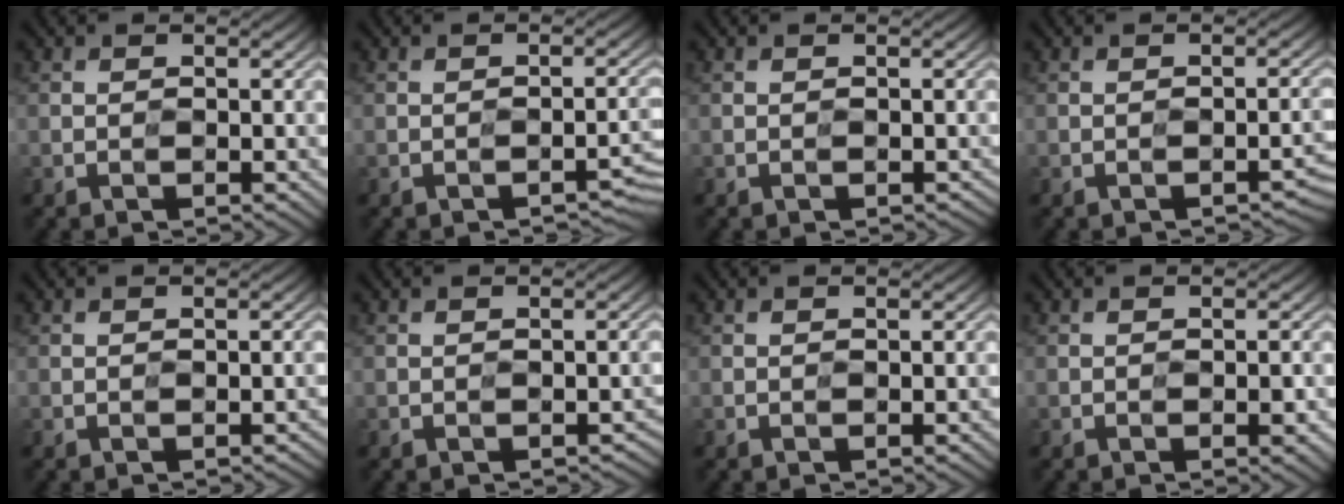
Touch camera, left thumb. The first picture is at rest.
{"total": 2.7, "force": [-1.8, 1.0, 1.8], "torque": [-0.013, -0.002, -0.022]}
{"total": 0.5, "force": [-0.4, 0.3, 0.3], "torque": [-0.002, -0.001, -0.001]}
{"total": 2.7, "force": [-1.5, 1.2, 1.9], "torque": [-0.012, -0.004, -0.014]}
{"total": 1.2, "force": [-0.7, 0.4, 0.9], "torque": [-0.005, 0.000, -0.004]}
{"total": 2.2, "force": [-1.1, 1.2, 1.5], "torque": [-0.007, -0.005, -0.007]}
{"total": 0.8, "force": [-0.4, 0.3, 0.6], "torque": [-0.005, 0.001, -0.004]}
{"total": 2.0, "force": [-1.0, 1.0, 1.5], "torque": [-0.011, -0.006, -0.010]}